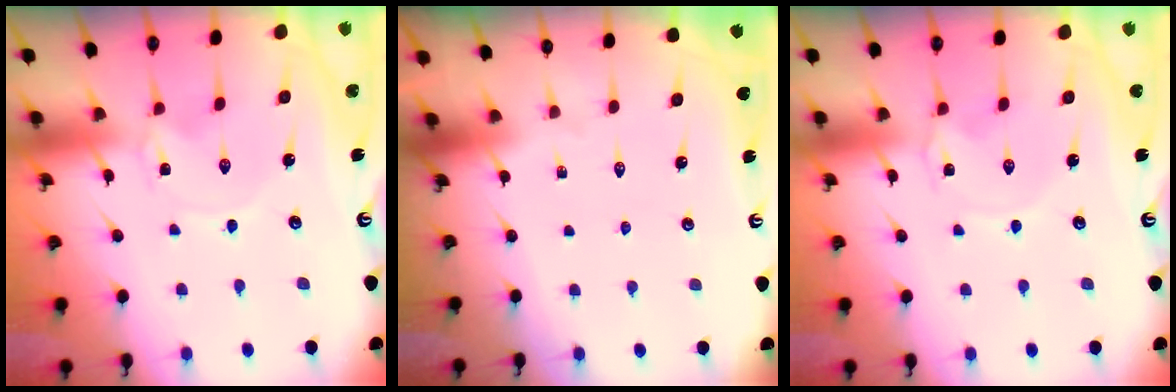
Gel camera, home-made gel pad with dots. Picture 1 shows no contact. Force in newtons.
{"total": 0.0}
{"total": 2.5, "press": 2.5, "slide": 0.4}